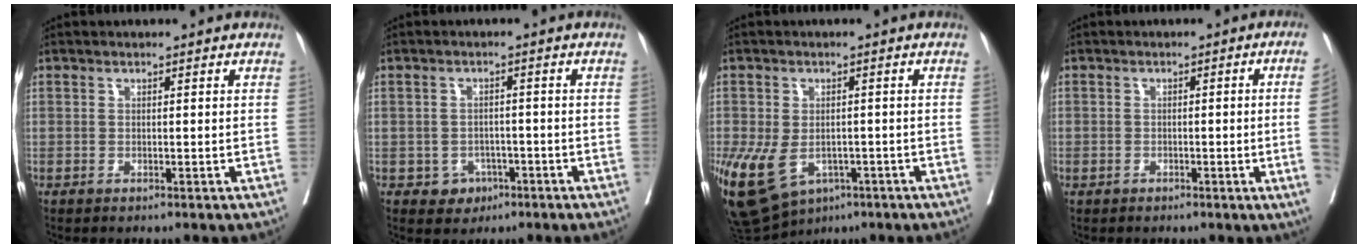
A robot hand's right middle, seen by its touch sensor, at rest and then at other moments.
{"total": 3.2, "force": [-1.5, 2.7, 0.8], "torque": [-0.003, 0.010, -0.014]}
{"total": 14.3, "force": [-6.3, 9.5, 8.7], "torque": [-0.201, -0.009, -0.089]}
{"total": 4.9, "force": [-0.8, -1.1, 4.8], "torque": [-0.056, 0.002, -0.010]}